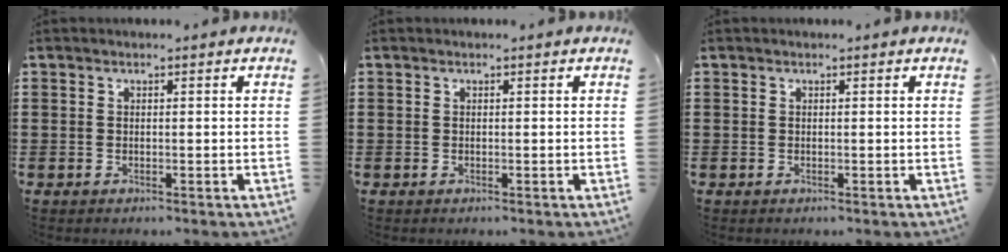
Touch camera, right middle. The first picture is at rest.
{"total": 0.0}
{"total": 0.0}